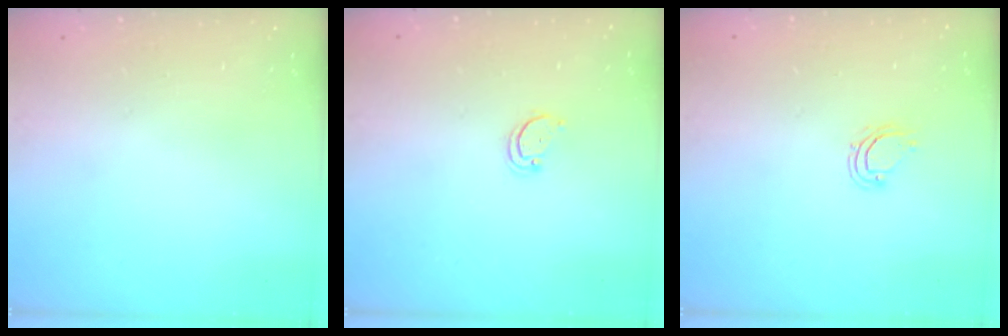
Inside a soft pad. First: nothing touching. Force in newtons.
{"total": 1.9, "press": 1.9, "slide": 0.2}
{"total": 4.6, "press": 4.5, "slide": 0.3}